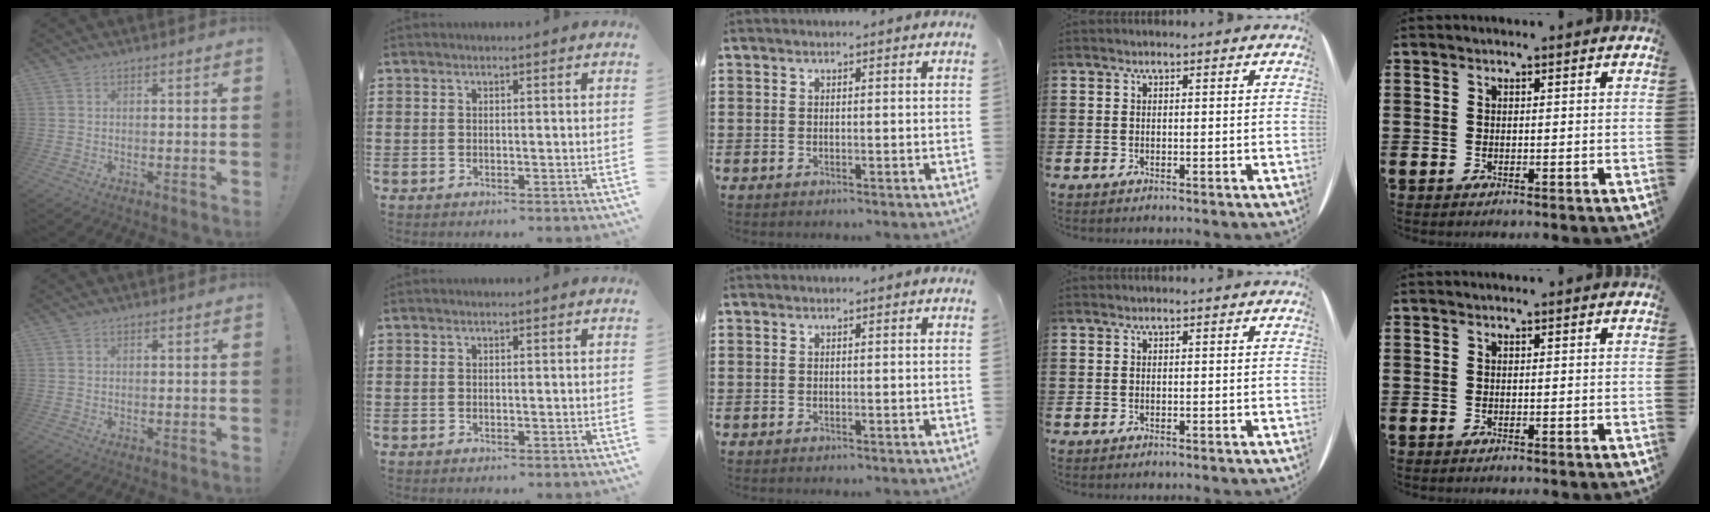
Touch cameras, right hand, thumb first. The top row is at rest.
{}